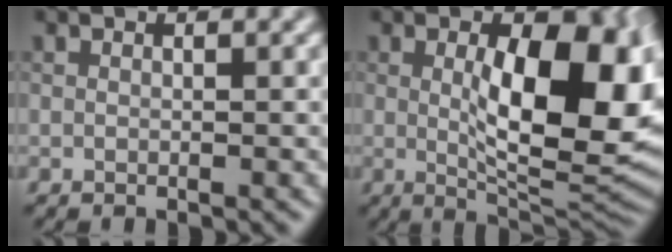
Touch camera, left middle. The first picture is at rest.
{"total": 12.5, "force": [1.0, 5.6, 11.1], "torque": [-0.151, -0.011, 0.025]}